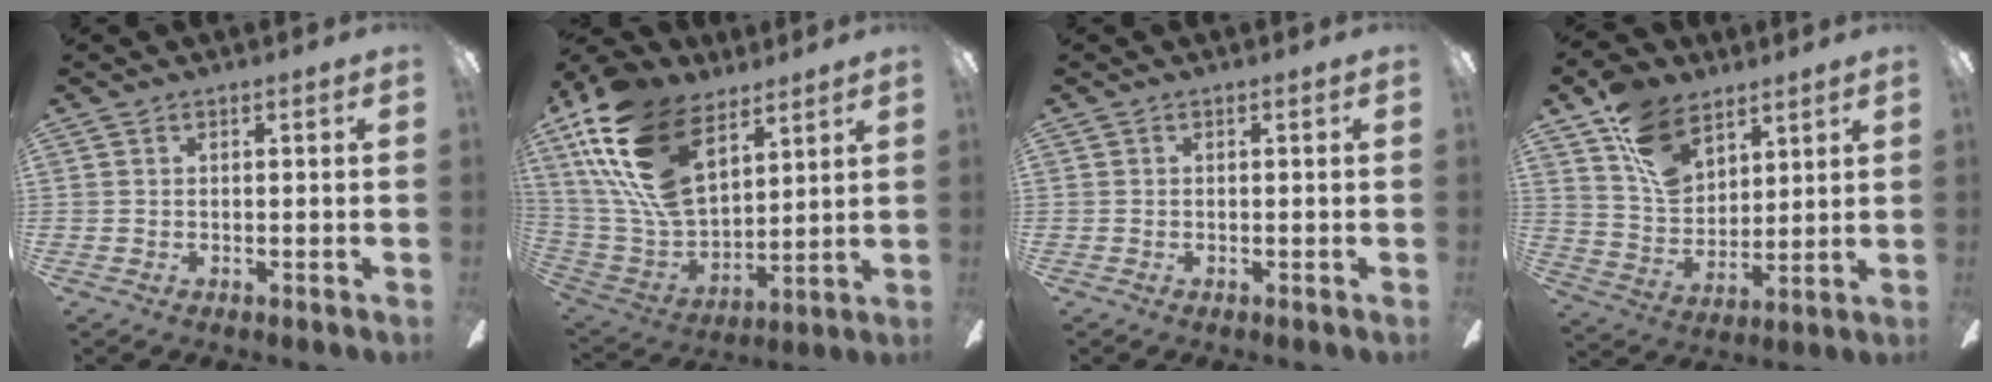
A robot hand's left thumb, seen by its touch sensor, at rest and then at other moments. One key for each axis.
{"total": 24.0, "fx": 12.9, "fy": 12.9, "fz": 15.6, "tx": -0.350, "ty": -0.053, "tz": 0.237}
{"total": 0.0}
{"total": 14.0, "fx": 8.8, "fy": 8.9, "fz": 6.2, "tx": -0.122, "ty": -0.033, "tz": 0.174}